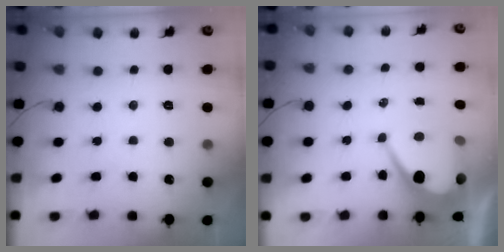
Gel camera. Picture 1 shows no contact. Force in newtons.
{"total": 9.6, "press": 9.5, "slide": 0.8}